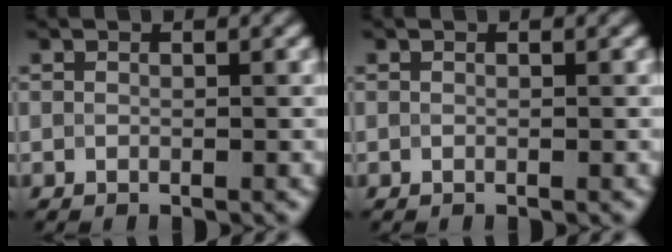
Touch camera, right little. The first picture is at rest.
{"total": 0.0}